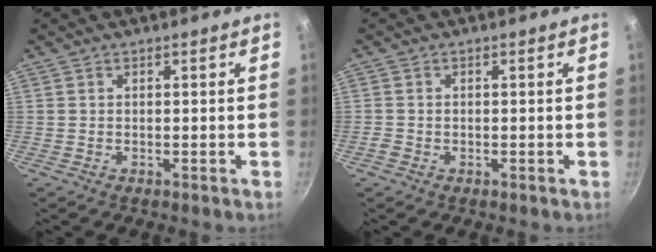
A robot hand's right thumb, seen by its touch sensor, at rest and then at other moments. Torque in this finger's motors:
{"motor_torque": [-0.32, 0.04, 0.08, 0.34, 0.00]}